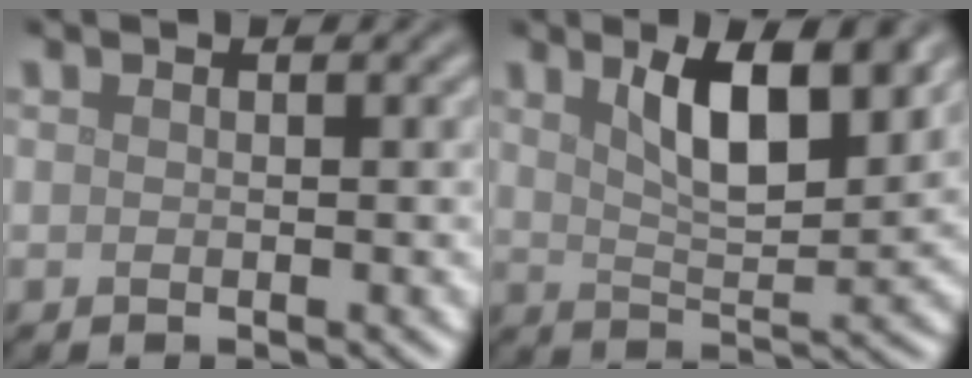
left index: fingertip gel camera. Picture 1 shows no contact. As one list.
[{"total": 7.3, "force": [3.4, 2.3, 6.0], "torque": [-0.101, 0.000, 0.056]}]